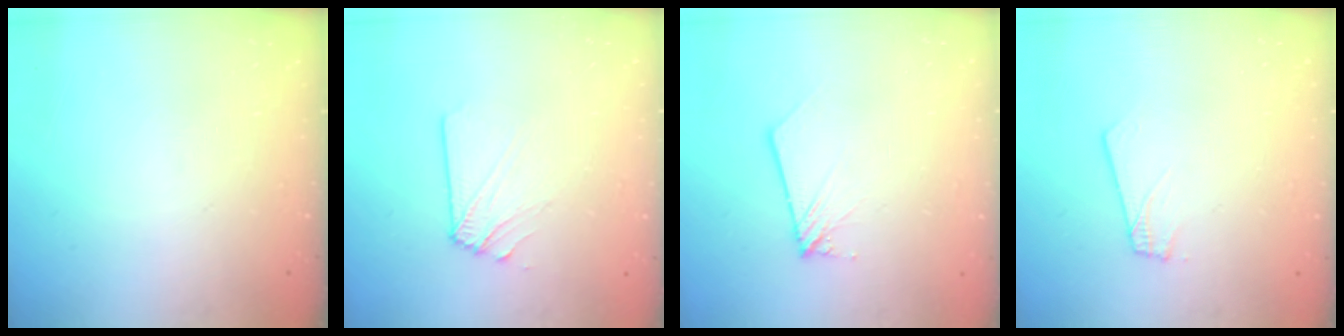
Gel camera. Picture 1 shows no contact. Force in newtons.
{"total": 2.9, "press": 2.8, "slide": 0.5}
{"total": 2.7, "press": 2.7, "slide": 0.2}
{"total": 1.8, "press": 1.8, "slide": 0.1}